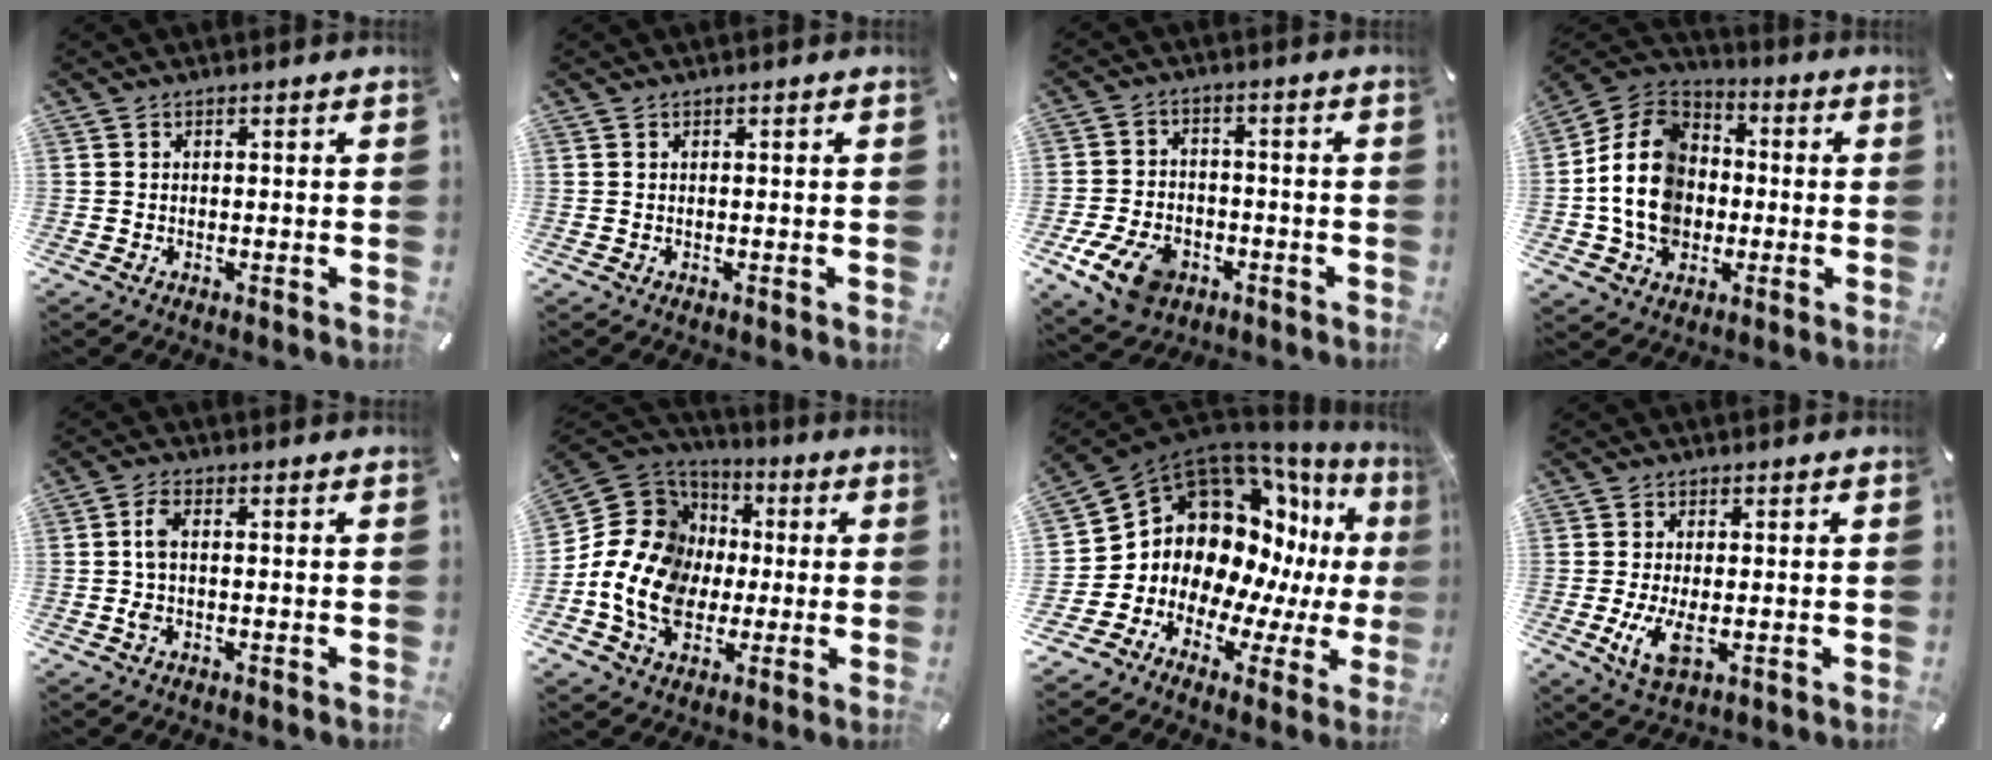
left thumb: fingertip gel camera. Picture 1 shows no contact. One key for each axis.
{"total": 0.0}
{"total": 10.3, "fx": -5.0, "fy": 7.1, "fz": 5.5, "tx": -0.108, "ty": 0.025, "tz": -0.089}
{"total": 15.0, "fx": -2.4, "fy": 12.6, "fz": 7.8, "tx": -0.189, "ty": 0.021, "tz": -0.042}
{"total": 3.8, "fx": -0.3, "fy": 1.6, "fz": 3.4, "tx": -0.078, "ty": 0.000, "tz": -0.010}
{"total": 17.0, "fx": -3.0, "fy": 14.5, "fz": 8.2, "tx": -0.184, "ty": 0.013, "tz": -0.054}
{"total": 15.9, "fx": 4.3, "fy": 13.1, "fz": 7.9, "tx": -0.140, "ty": -0.089, "tz": 0.094}
{"total": 6.5, "fx": -0.8, "fy": 2.9, "fz": 5.8, "tx": -0.121, "ty": -0.015, "tz": -0.016}